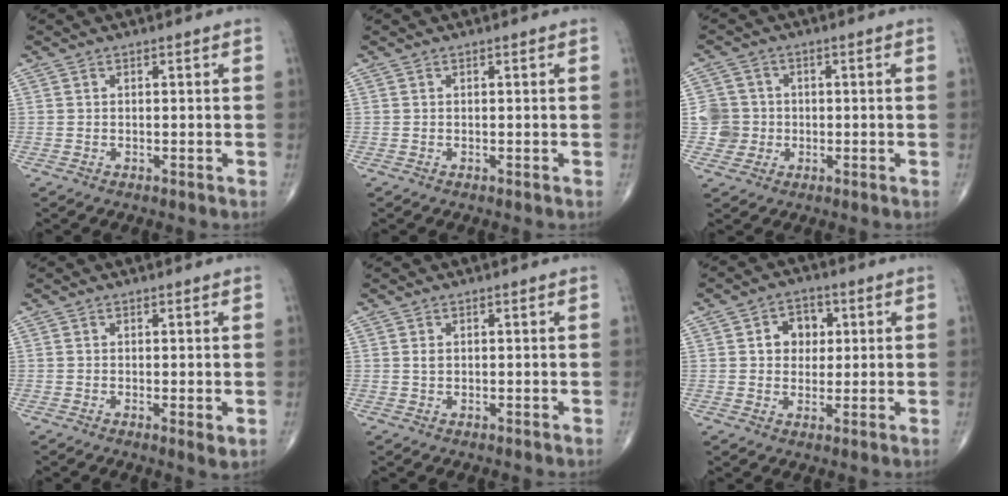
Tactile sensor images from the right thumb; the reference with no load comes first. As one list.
[{"total": 0.0}, {"total": 5.5, "force": [-0.4, 5.4, 0.5], "torque": [0.019, 0.010, -0.012]}, {"total": 2.0, "force": [-0.2, 0.5, 1.9], "torque": [-0.034, -0.009, -0.006]}, {"total": 1.1, "force": [0.2, 0.7, 0.7], "torque": [-0.013, 0.000, 0.006]}, {"total": 6.3, "force": [1.4, 5.0, 3.5], "torque": [-0.016, 0.001, 0.018]}]